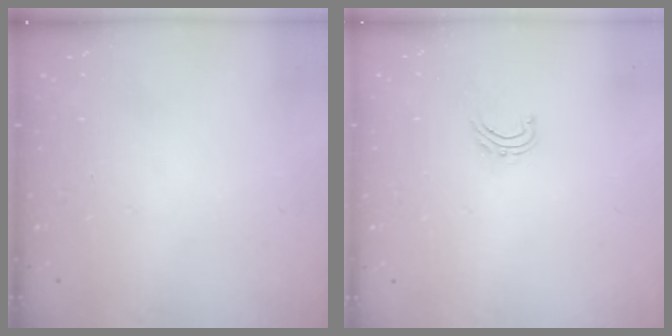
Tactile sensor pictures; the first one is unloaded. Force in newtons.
{"total": 4.3, "press": 4.3, "slide": 0.3}